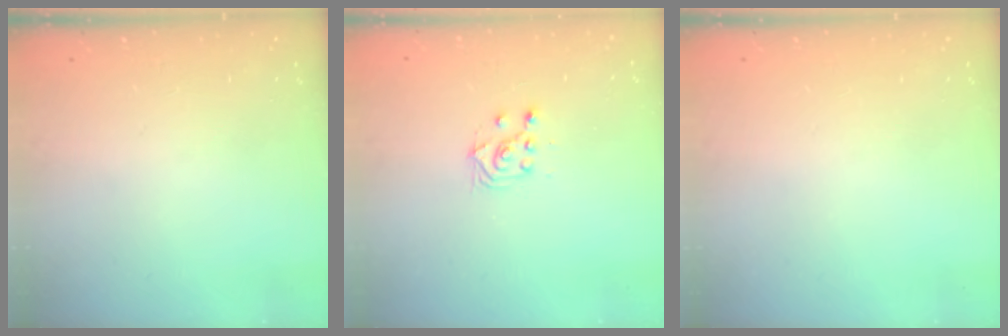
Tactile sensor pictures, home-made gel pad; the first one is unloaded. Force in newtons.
{"total": 5.0, "press": 5.0, "slide": 0.8}
{"total": 0.0}